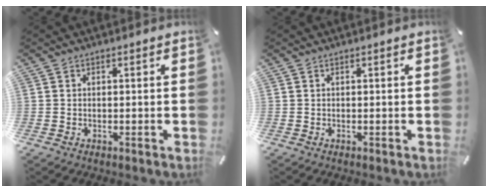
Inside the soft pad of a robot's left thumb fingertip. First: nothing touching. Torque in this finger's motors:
{"motor_torque": [-0.02, -0.14, 0.03, 0.03, 0.05]}